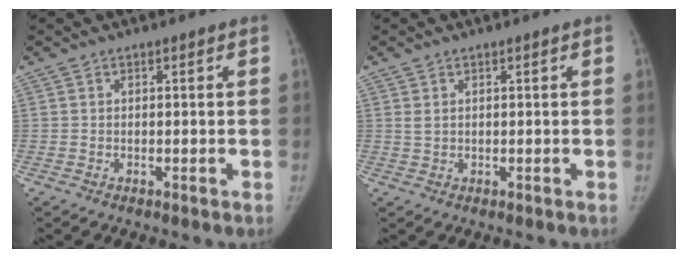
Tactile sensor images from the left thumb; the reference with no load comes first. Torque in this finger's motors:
{"motor_torque": [-0.26, -0.46, 0.30, 0.32, 0.00]}